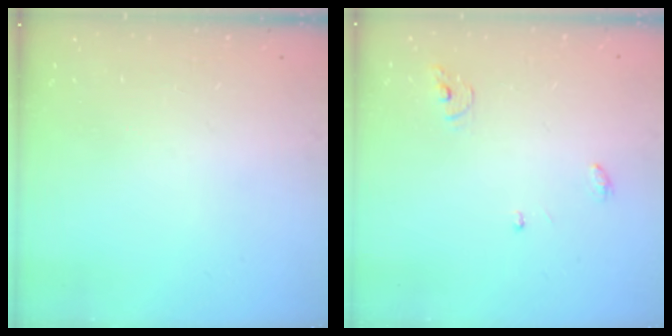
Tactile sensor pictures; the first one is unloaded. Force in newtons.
{"total": 3.9, "press": 3.9, "slide": 0.2}